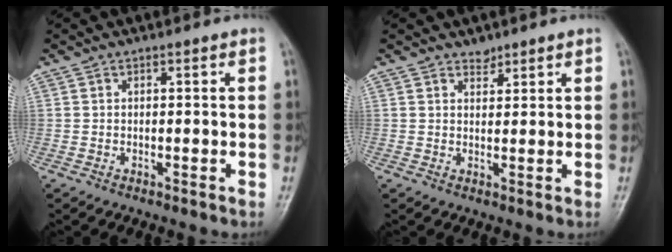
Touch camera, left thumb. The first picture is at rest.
{"total": 1.8, "force": [1.6, 0.9, 0.3], "torque": [0.007, -0.012, 0.023]}